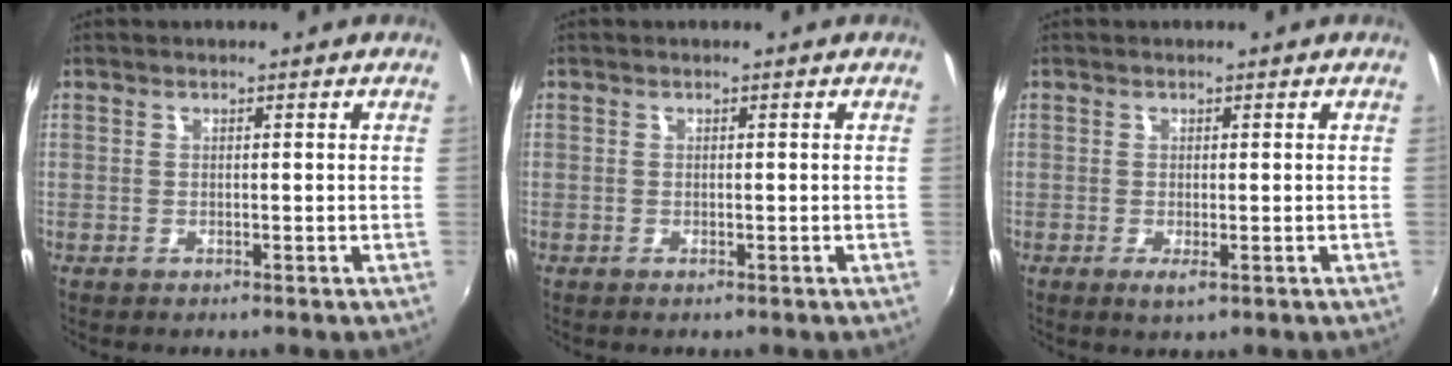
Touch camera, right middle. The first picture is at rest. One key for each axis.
{"total": 0.0}
{"total": 1.9, "fx": -0.6, "fy": 0.3, "fz": 1.8, "tx": -0.033, "ty": -0.007, "tz": -0.007}